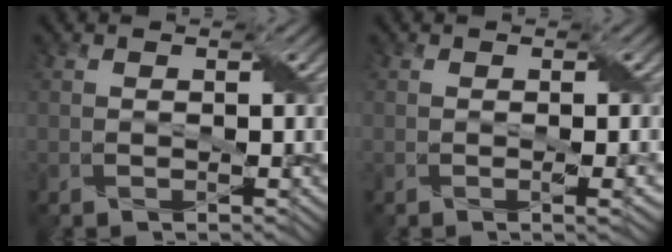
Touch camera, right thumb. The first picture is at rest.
{"total": 1.6, "force": [-0.2, 0.2, 1.6], "torque": [-0.025, 0.002, -0.002]}